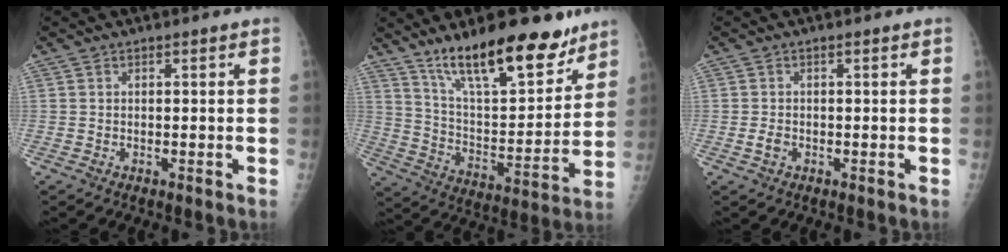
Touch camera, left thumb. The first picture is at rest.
{"total": 20.9, "force": [14.8, 6.9, 12.9], "torque": [-0.163, -0.085, 0.250]}
{"total": 1.5, "force": [-0.5, 1.0, 1.0], "torque": [-0.018, 0.001, -0.009]}